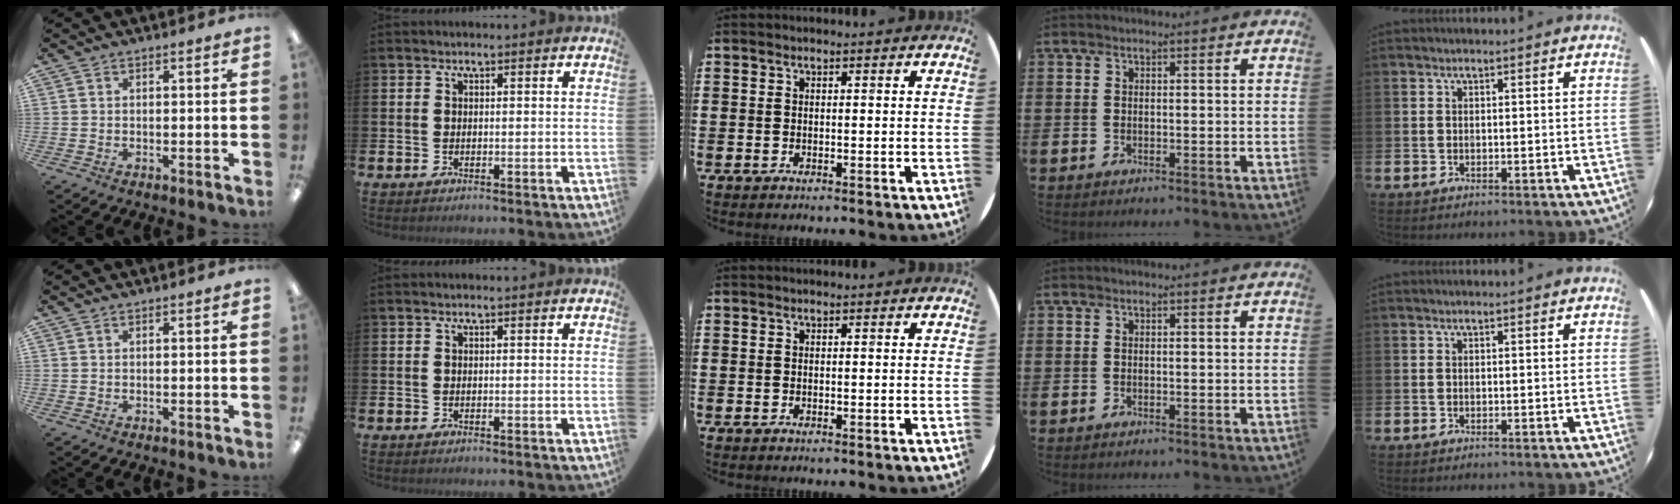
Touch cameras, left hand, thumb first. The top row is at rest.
{}